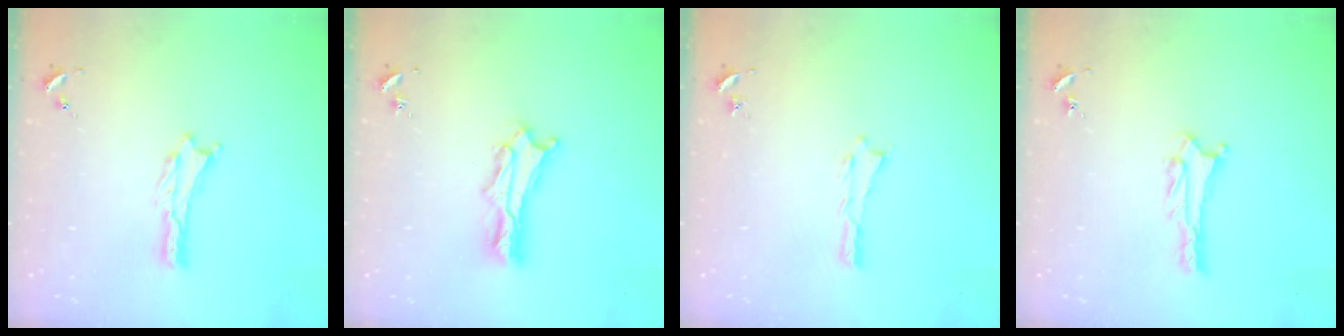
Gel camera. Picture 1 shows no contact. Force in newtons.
{"total": 3.9, "press": 3.9, "slide": 0.4}
{"total": 0.0}
{"total": 2.7, "press": 2.7, "slide": 0.2}